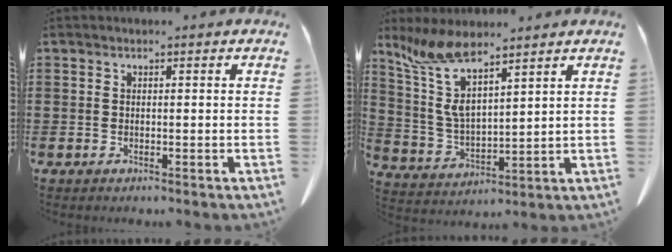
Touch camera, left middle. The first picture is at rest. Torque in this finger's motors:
{"motor_torque": [0.76, 0.69, 0.71, 0.10]}